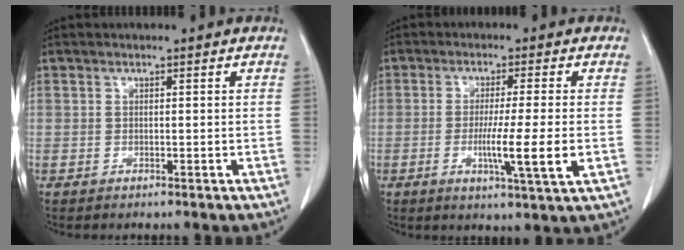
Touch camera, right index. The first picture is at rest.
{"total": 8.4, "force": [-1.6, -0.7, 8.2], "torque": [-0.139, -0.024, -0.030]}